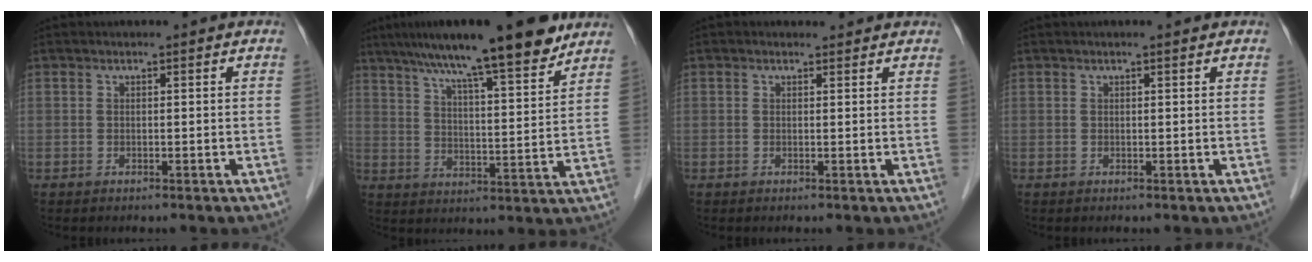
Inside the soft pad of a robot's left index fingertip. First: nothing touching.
{"total": 17.6, "force": [13.4, 1.6, 11.2], "torque": [-0.174, 0.016, 0.203]}
{"total": 1.4, "force": [1.2, 0.6, 0.1], "torque": [-0.010, 0.004, 0.011]}
{"total": 0.9, "force": [0.7, 0.0, 0.5], "torque": [-0.012, 0.006, 0.013]}